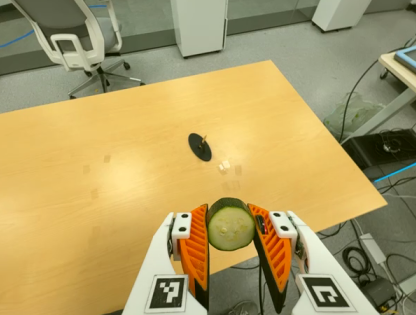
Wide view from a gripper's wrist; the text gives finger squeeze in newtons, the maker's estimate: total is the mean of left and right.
{"total": 11.2, "left": 10.1, "right": 12.3}